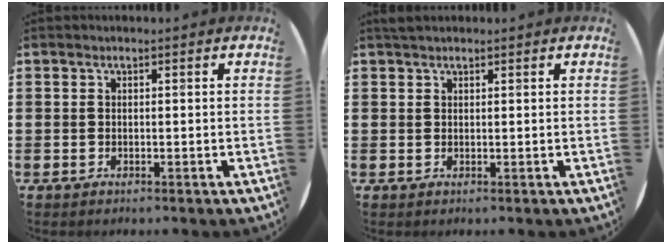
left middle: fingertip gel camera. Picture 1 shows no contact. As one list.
[{"total": 1.0, "force": [0.9, 0.3, 0.2], "torque": [0.003, 0.000, 0.016]}]